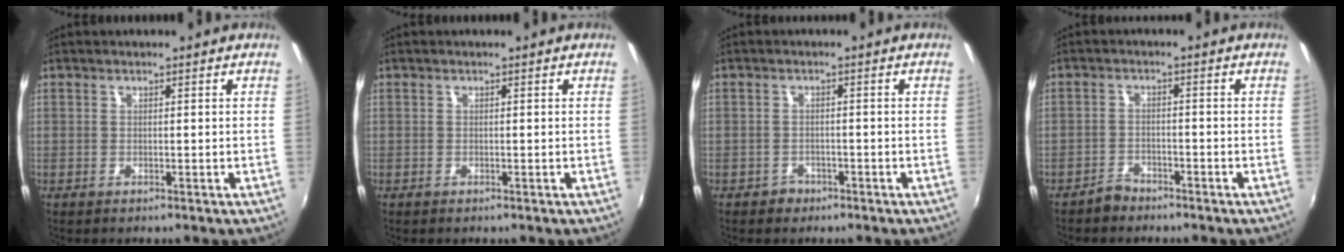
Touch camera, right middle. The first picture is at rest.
{"total": 0.0}
{"total": 2.4, "force": [-1.5, 1.8, 0.2], "torque": [-0.010, 0.002, -0.022]}
{"total": 2.8, "force": [-2.5, 1.2, 0.3], "torque": [-0.013, 0.004, -0.045]}